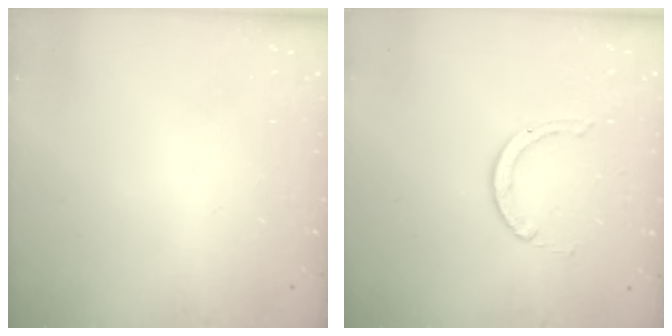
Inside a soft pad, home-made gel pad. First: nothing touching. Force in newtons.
{"total": 1.5, "press": 1.5, "slide": 0.2}